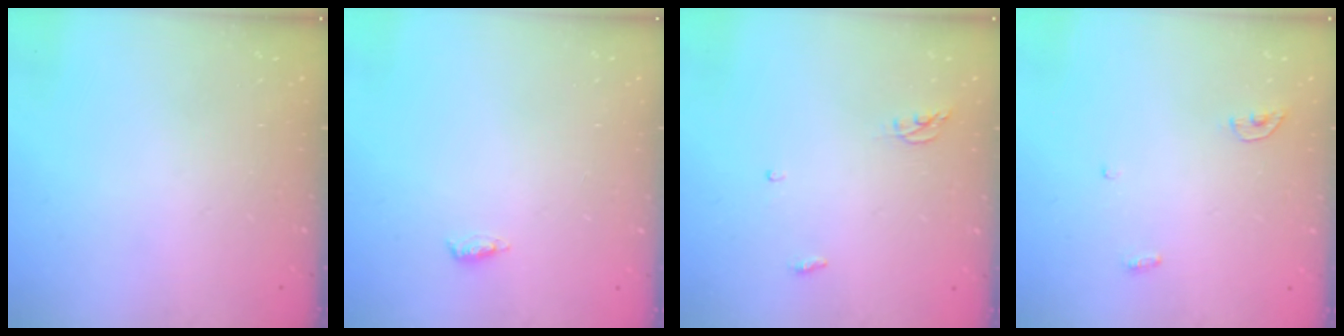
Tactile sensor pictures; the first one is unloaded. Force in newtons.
{"total": 3.8, "press": 3.6, "slide": 1.2}
{"total": 3.8, "press": 3.8, "slide": 0.4}
{"total": 3.6, "press": 3.5, "slide": 0.4}